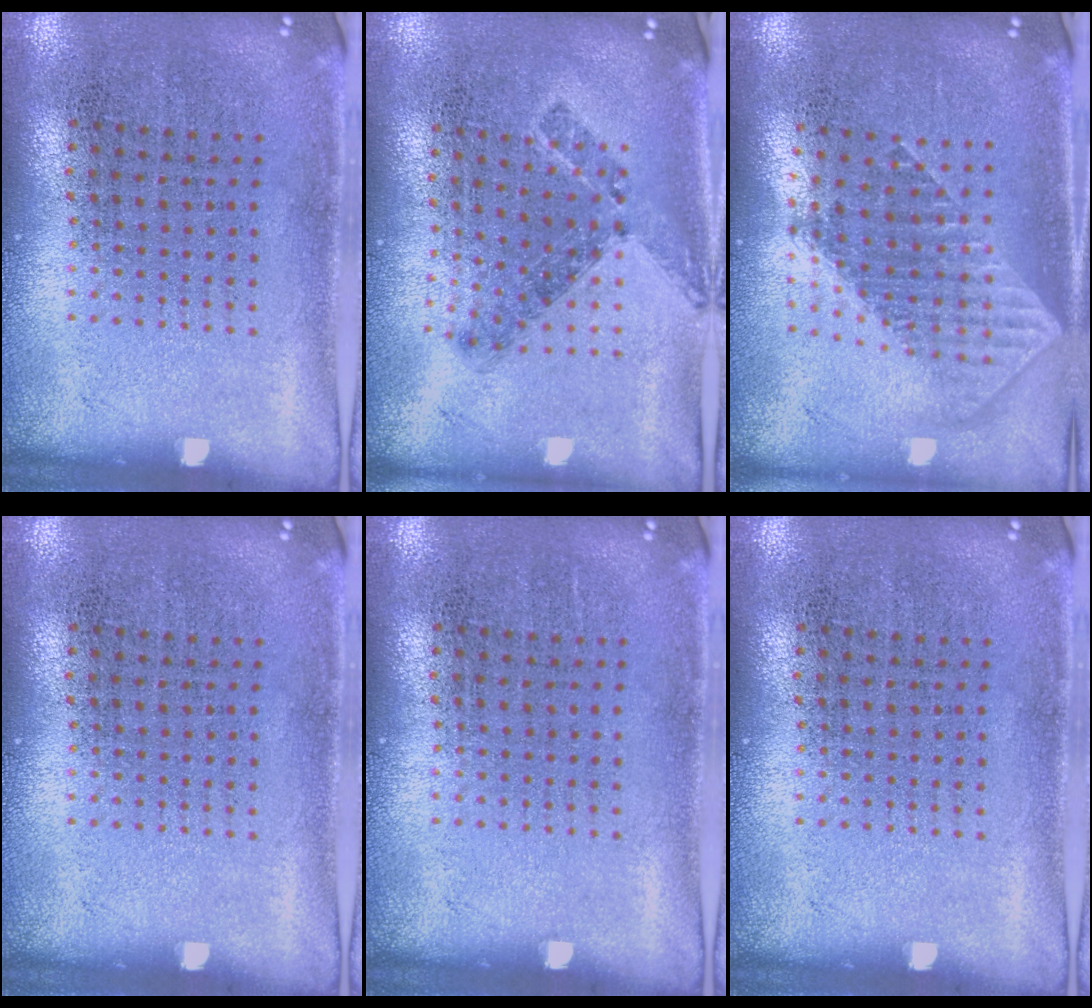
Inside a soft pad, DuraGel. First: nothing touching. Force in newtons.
{"total": 0.8, "press": 0.7, "slide": 0.3}
{"total": 1.9, "press": 1.5, "slide": 1.2}
{"total": 0.0}
{"total": 0.0}
{"total": 0.0}